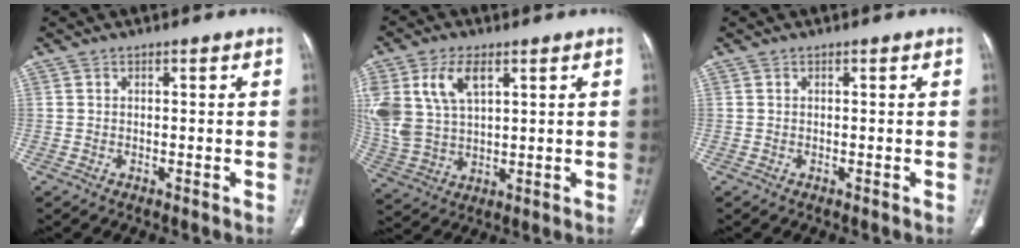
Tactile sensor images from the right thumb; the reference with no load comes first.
{"total": 13.2, "force": [5.2, 7.6, 9.4], "torque": [-0.204, -0.009, 0.116]}
{"total": 0.0}